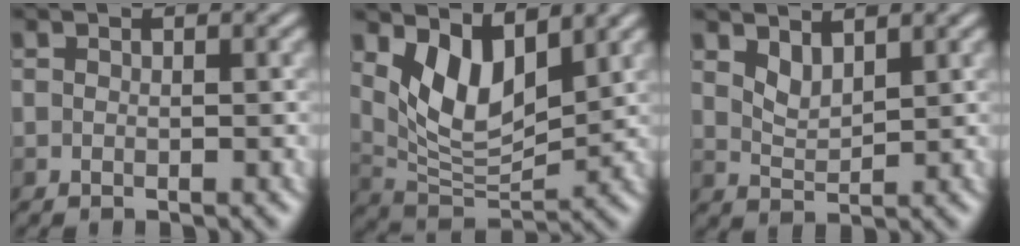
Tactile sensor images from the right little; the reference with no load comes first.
{"total": 5.6, "force": [2.6, 2.6, 4.3], "torque": [-0.085, -0.015, 0.045]}
{"total": 1.3, "force": [1.0, 0.4, 0.8], "torque": [-0.027, -0.007, 0.019]}